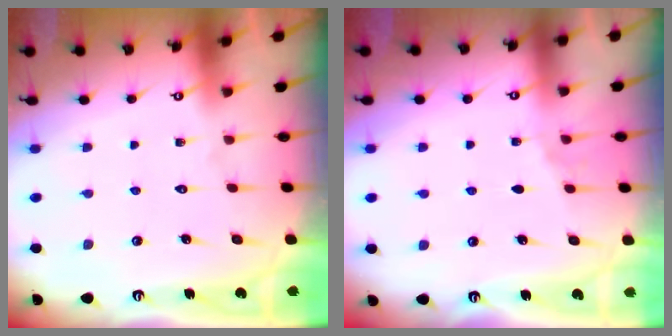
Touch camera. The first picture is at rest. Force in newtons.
{"total": 2.5, "press": 2.0, "slide": 1.6}